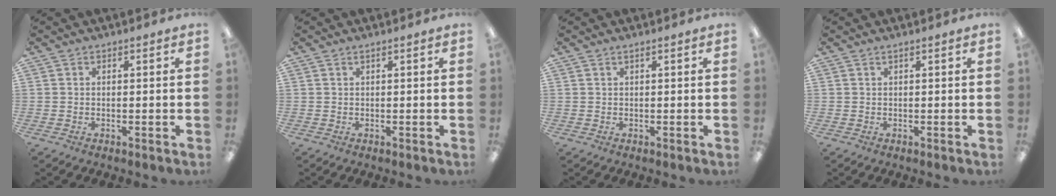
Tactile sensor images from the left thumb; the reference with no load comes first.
{"total": 0.6, "force": [0.3, 0.0, 0.6], "torque": [-0.011, 0.000, 0.005]}
{"total": 0.7, "force": [0.4, 0.0, 0.6], "torque": [-0.013, -0.001, 0.007]}
{"total": 0.7, "force": [0.3, 0.0, 0.6], "torque": [-0.011, 0.000, 0.006]}